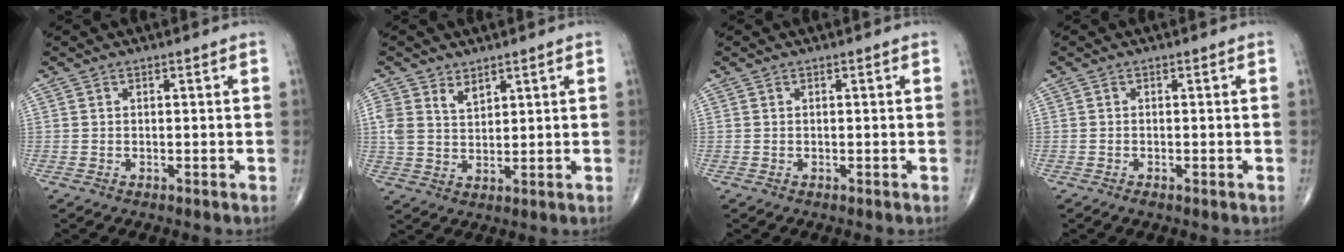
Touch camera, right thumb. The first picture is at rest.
{"total": 5.1, "force": [3.0, 3.1, 2.6], "torque": [-0.035, -0.017, 0.065]}
{"total": 0.0}
{"total": 0.8, "force": [-0.5, 0.3, 0.6], "torque": [-0.012, -0.001, -0.009]}